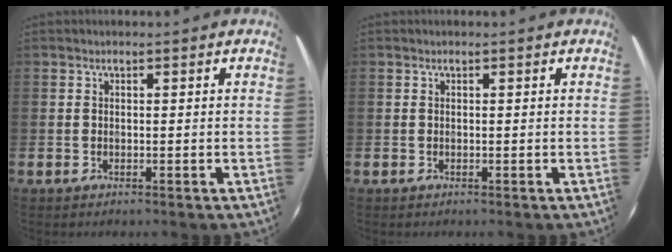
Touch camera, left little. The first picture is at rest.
{"total": 0.0}